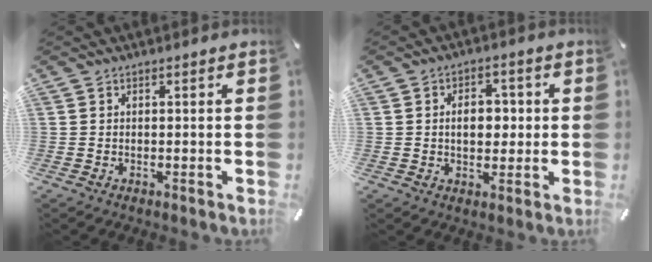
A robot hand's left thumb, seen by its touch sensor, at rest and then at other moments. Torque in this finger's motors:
{"motor_torque": [1.00, 0.94, 0.53, -0.27, 0.04]}